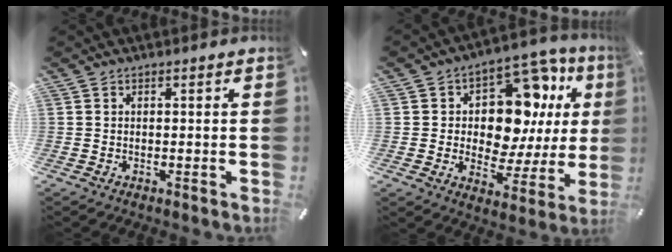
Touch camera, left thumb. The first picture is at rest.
{"total": 14.8, "force": [6.0, 8.9, 10.1], "torque": [-0.147, -0.047, 0.105]}